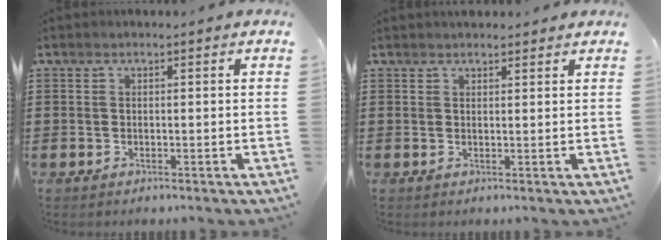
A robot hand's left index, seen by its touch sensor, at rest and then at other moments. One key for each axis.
{"total": 1.4, "fx": 1.4, "fy": 0.3, "fz": 0.2, "tx": -0.007, "ty": 0.002, "tz": 0.028}